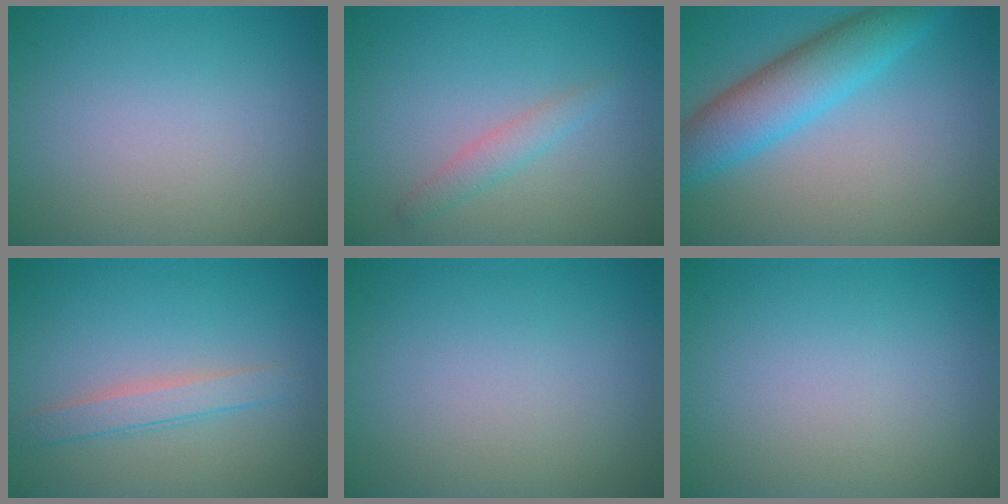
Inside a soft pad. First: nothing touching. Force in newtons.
{"total": 1.6, "press": 1.6, "slide": 0.0}
{"total": 6.3, "press": 6.3, "slide": 0.0}
{"total": 2.3, "press": 2.2, "slide": 0.1}
{"total": 0.0}
{"total": 0.0}